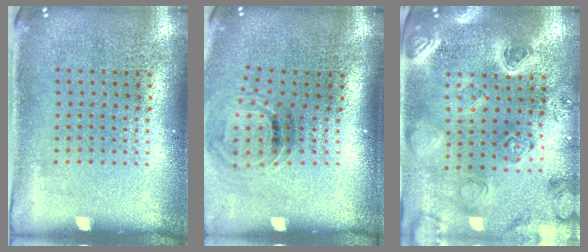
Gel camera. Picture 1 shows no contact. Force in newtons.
{"total": 1.0, "press": 0.8, "slide": 0.5}
{"total": 2.4, "press": 2.4, "slide": 0.2}